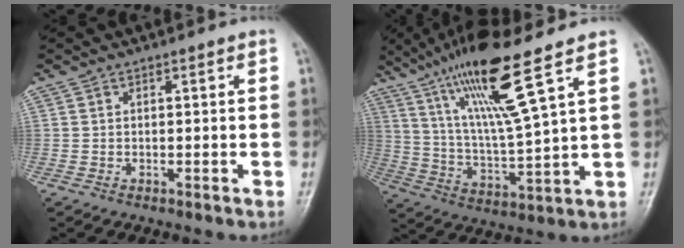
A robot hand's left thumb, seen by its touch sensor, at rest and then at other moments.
{"total": 16.9, "force": [9.6, 1.7, 13.9], "torque": [-0.264, -0.043, 0.185]}